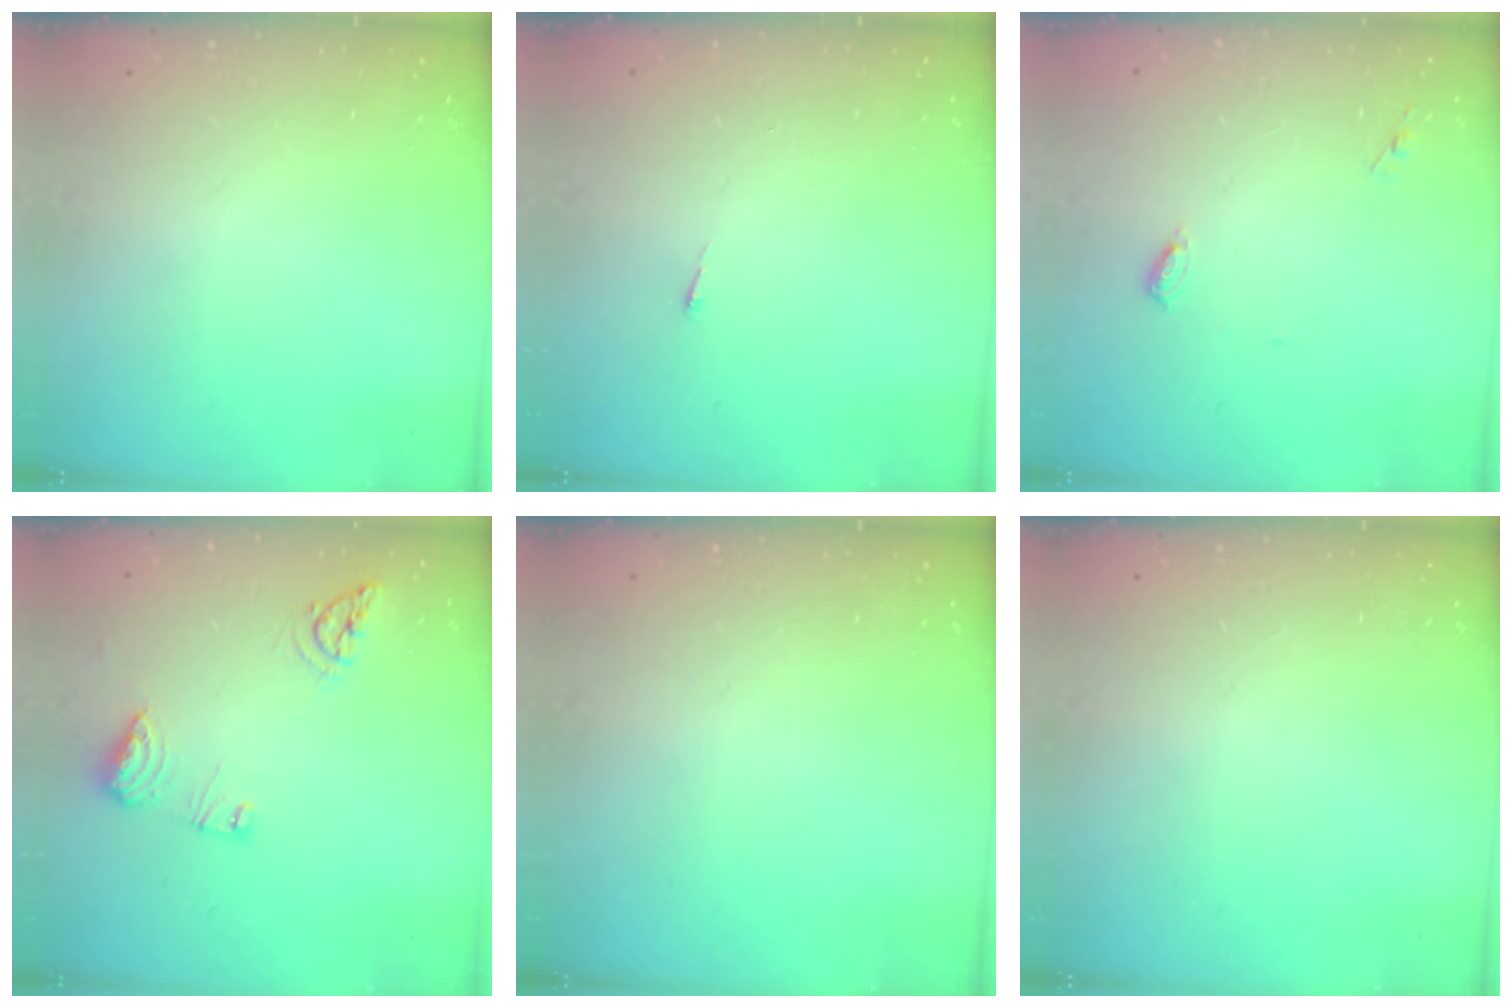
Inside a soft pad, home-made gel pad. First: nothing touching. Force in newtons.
{"total": 2.6, "press": 2.5, "slide": 0.3}
{"total": 4.6, "press": 4.6, "slide": 0.4}
{"total": 9.7, "press": 9.6, "slide": 1.1}
{"total": 0.0}
{"total": 0.0}